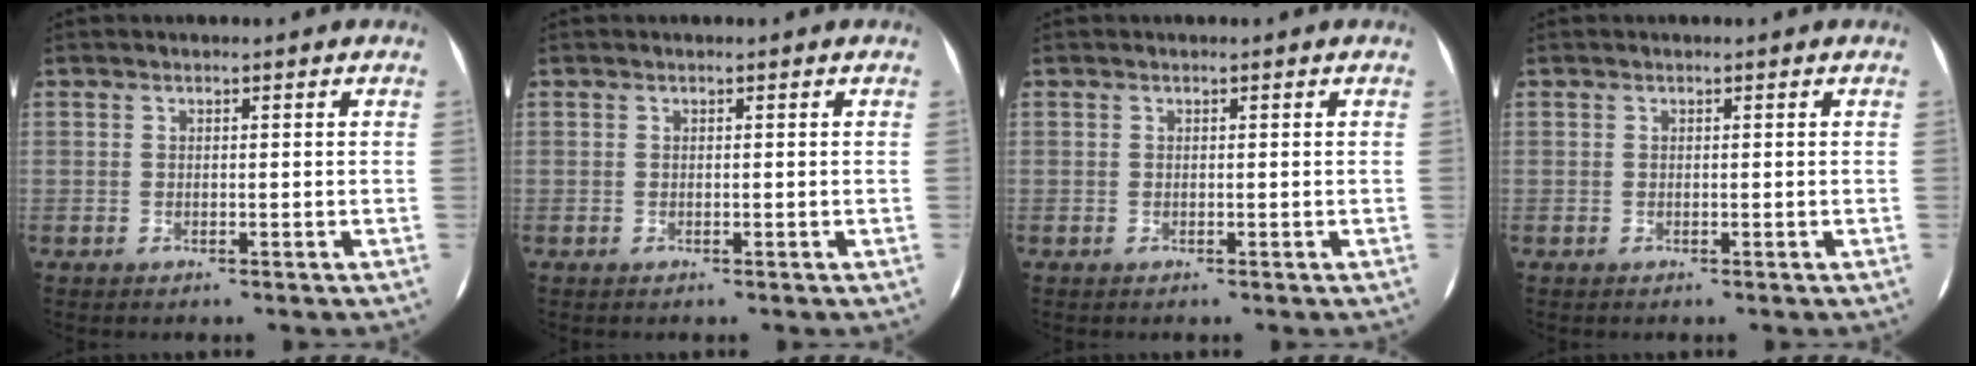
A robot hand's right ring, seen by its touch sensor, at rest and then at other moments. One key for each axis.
{"total": 0.0}
{"total": 0.0}
{"total": 0.0}